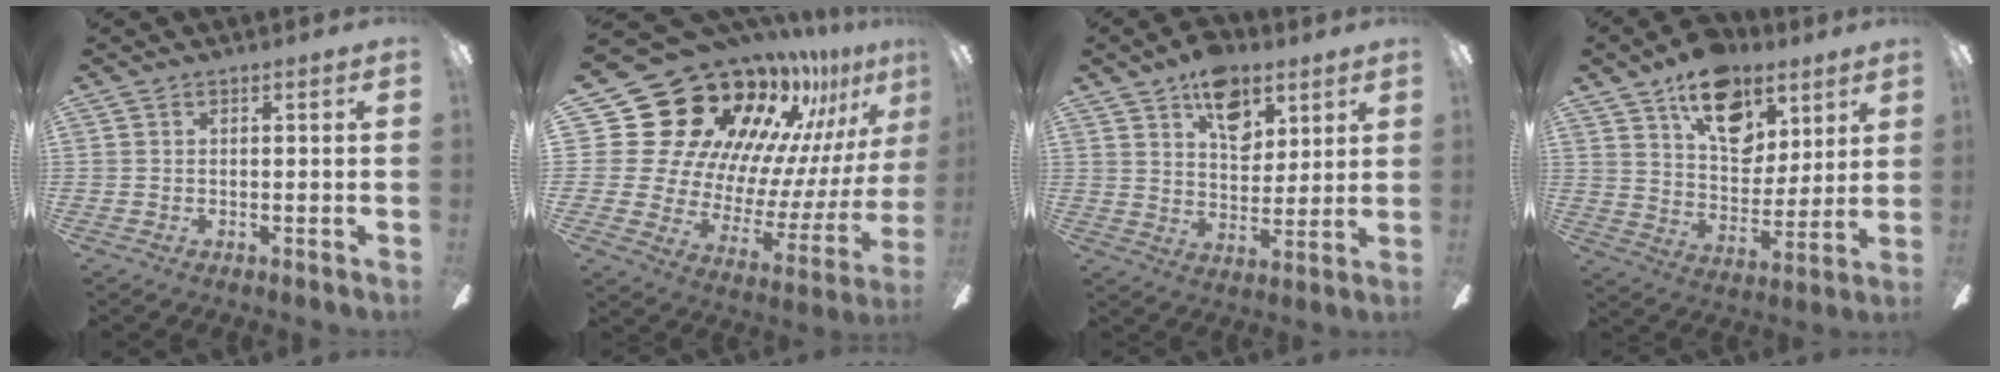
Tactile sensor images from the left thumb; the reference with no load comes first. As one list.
[{"total": 24.5, "force": [16.4, 14.9, 10.5], "torque": [-0.151, -0.160, 0.332]}, {"total": 12.0, "force": [7.2, 7.1, 6.4], "torque": [-0.081, -0.029, 0.126]}, {"total": 18.5, "force": [10.8, 11.4, 9.8], "torque": [-0.133, -0.055, 0.192]}]